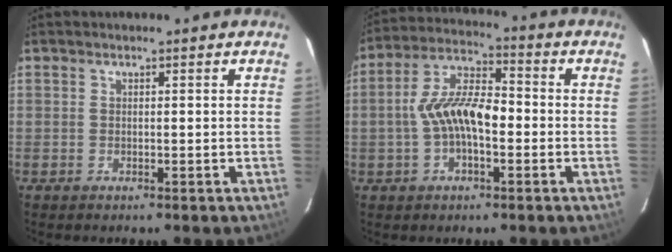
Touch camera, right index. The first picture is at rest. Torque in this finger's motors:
{"motor_torque": [0.44, -0.19, 0.62, 0.10]}